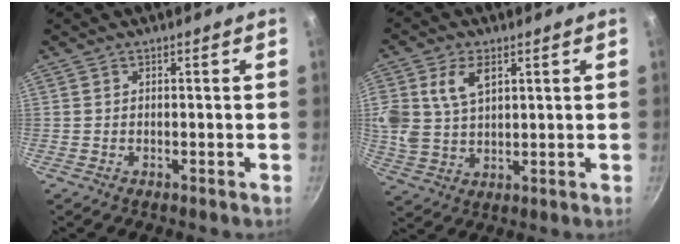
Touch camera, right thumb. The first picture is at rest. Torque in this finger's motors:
{"motor_torque": [0.48, 0.47, 0.52, 0.37, 0.12]}